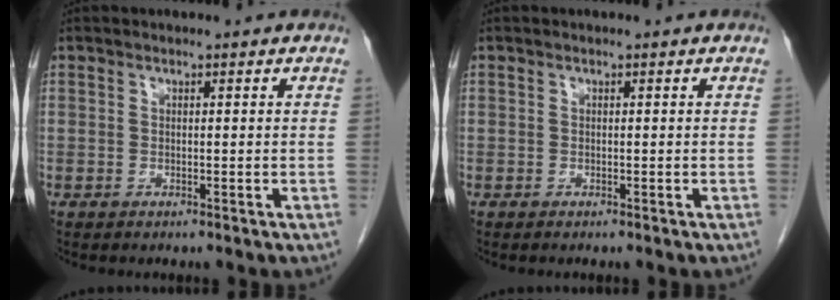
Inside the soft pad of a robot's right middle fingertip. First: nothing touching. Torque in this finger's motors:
{"motor_torque": [-0.18, -0.18, -0.03, -0.01]}